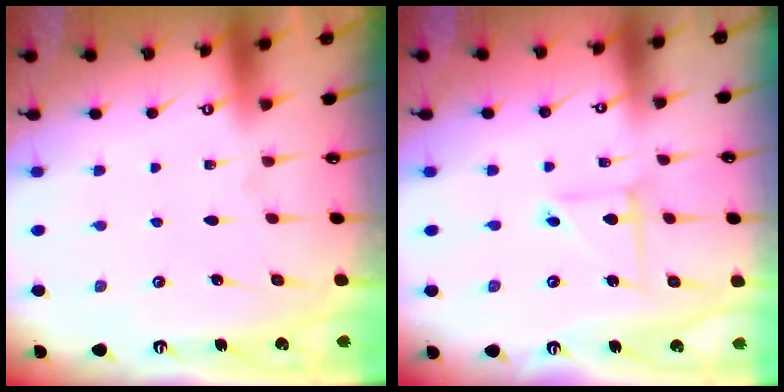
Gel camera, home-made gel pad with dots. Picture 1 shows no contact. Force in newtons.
{"total": 4.1, "press": 4.1, "slide": 0.4}